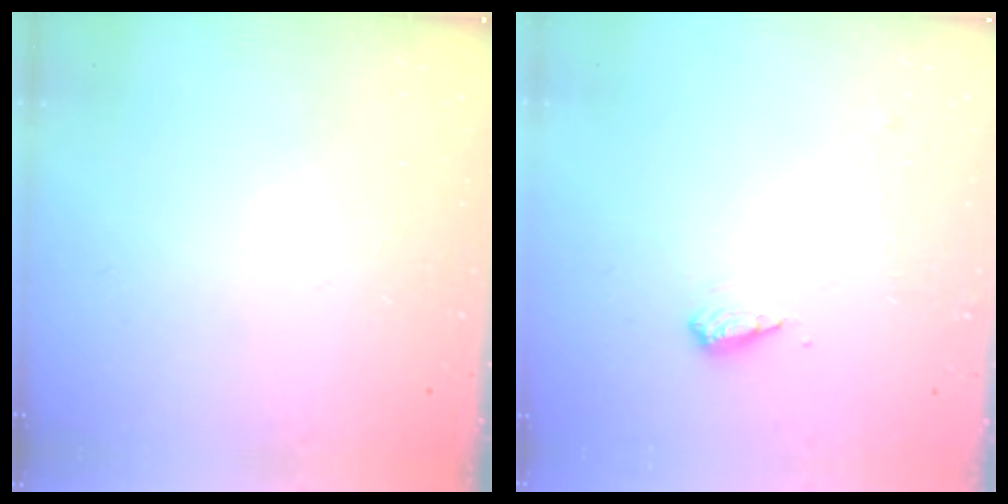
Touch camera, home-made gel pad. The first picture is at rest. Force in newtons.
{"total": 8.3, "press": 8.3, "slide": 0.9}